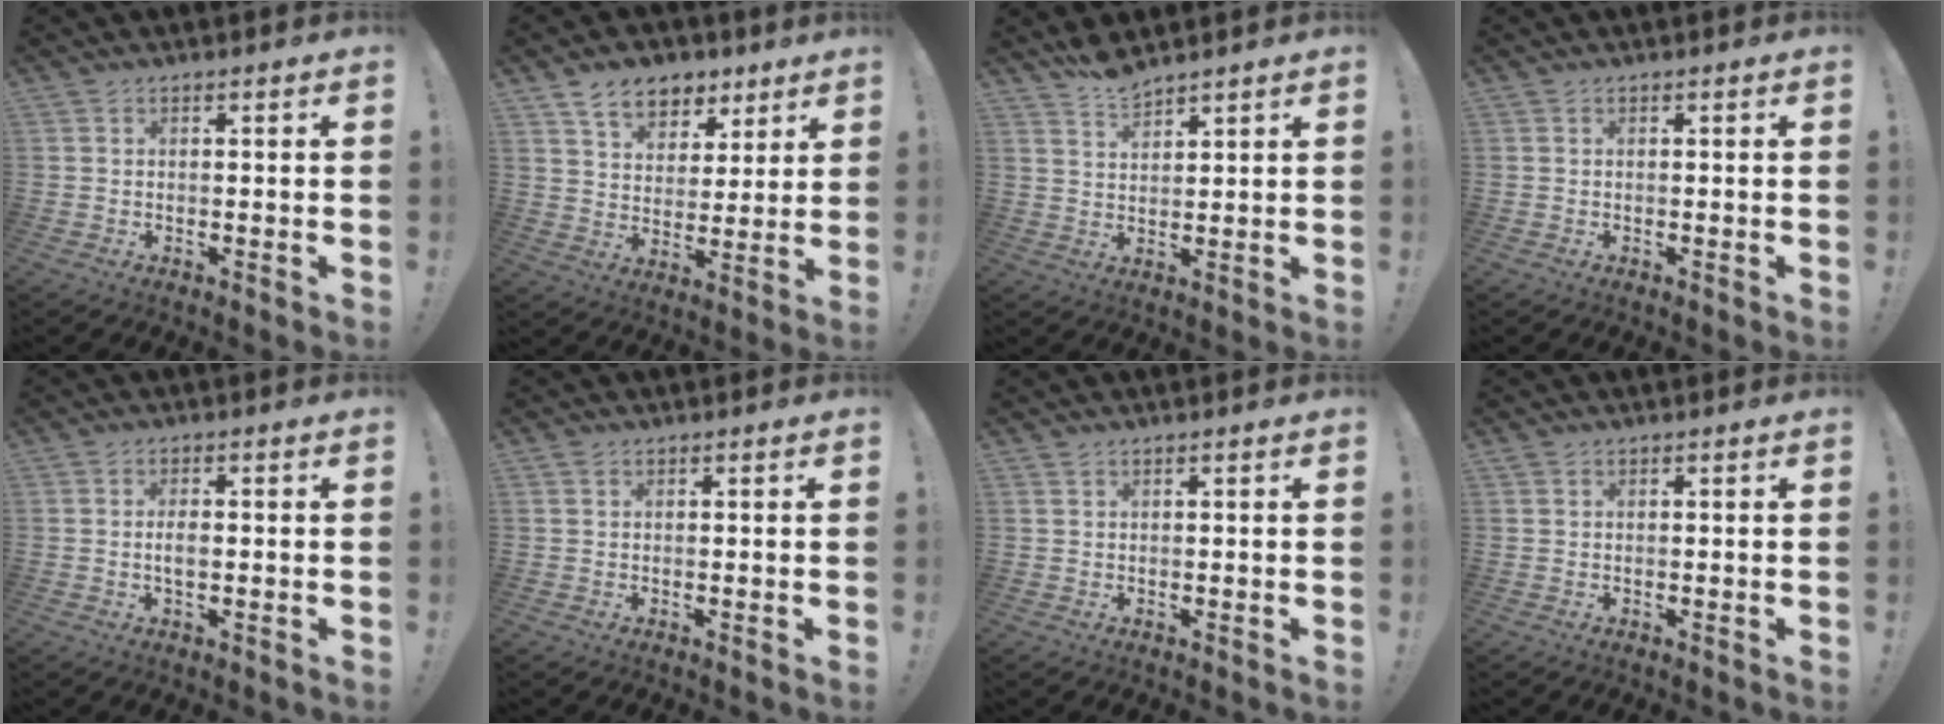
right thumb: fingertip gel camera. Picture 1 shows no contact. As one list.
[{"total": 10.9, "force": [7.1, 7.2, 4.0], "torque": [-0.059, -0.042, 0.137]}, {"total": 5.3, "force": [4.9, 1.0, 1.5], "torque": [-0.027, -0.031, 0.089]}, {"total": 0.0}, {"total": 2.8, "force": [-0.5, 1.2, 2.5], "torque": [-0.042, -0.002, -0.016]}, {"total": 0.6, "force": [0.5, 0.3, 0.2], "torque": [0.000, -0.001, 0.009]}, {"total": 0.7, "force": [0.6, 0.3, 0.2], "torque": [-0.001, -0.003, 0.011]}, {"total": 0.0}]